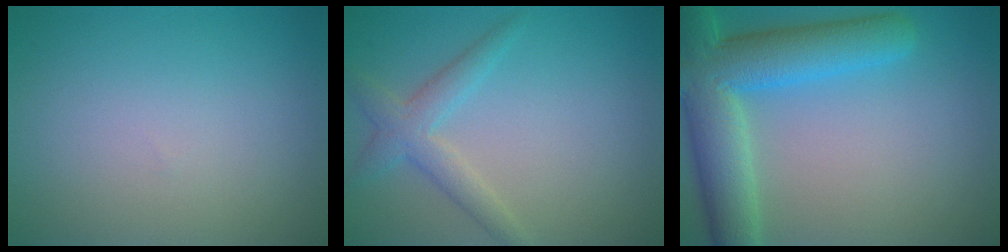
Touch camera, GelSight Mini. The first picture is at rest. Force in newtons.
{"total": 2.8, "press": 2.8, "slide": 0.1}
{"total": 9.1, "press": 9.1, "slide": 0.3}